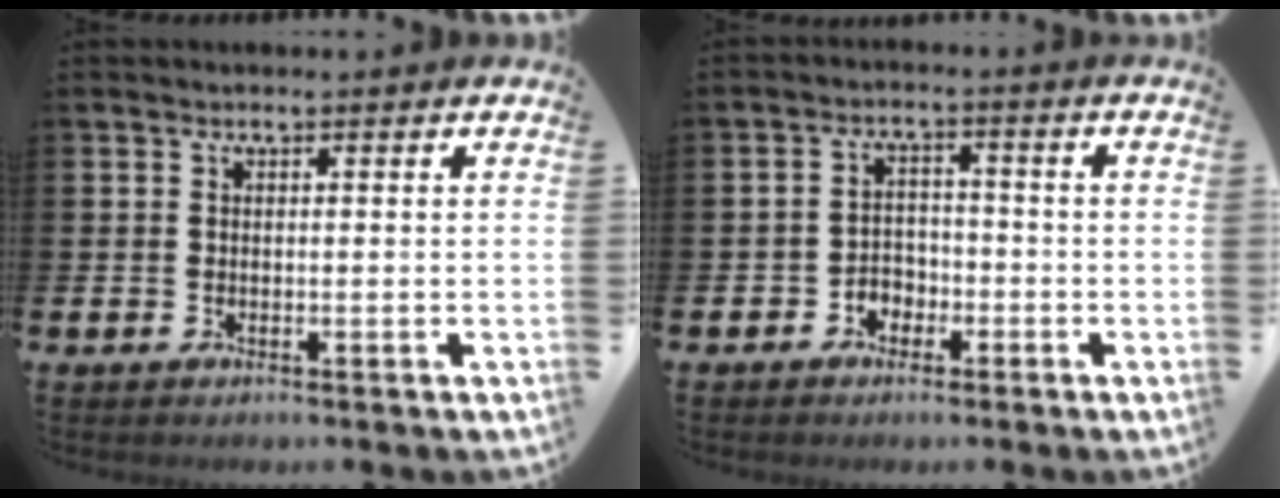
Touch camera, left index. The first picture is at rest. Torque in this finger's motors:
{"motor_torque": [0.49, 0.17, 0.07, 0.05]}